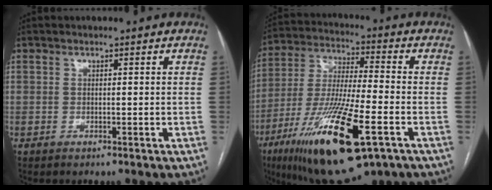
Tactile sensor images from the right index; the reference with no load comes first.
{"total": 21.7, "force": [-10.2, 4.5, 18.6], "torque": [-0.365, -0.034, -0.171]}